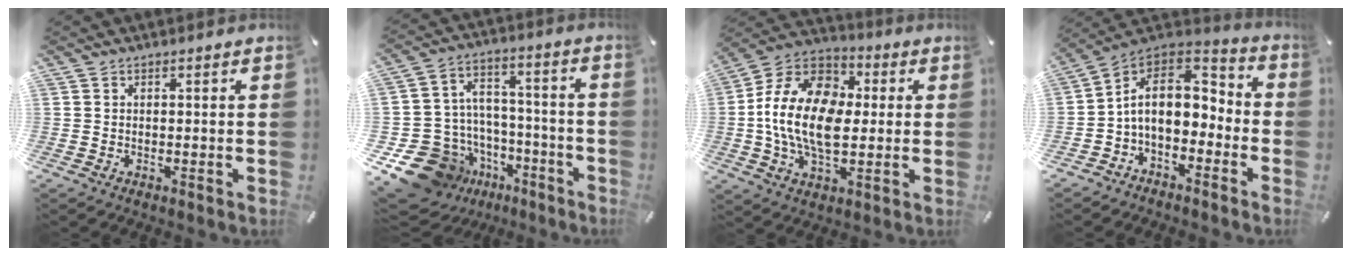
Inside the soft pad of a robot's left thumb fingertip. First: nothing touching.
{"total": 15.0, "force": [-8.7, 11.3, 4.5], "torque": [-0.076, 0.042, -0.135]}
{"total": 18.2, "force": [-1.2, 12.1, 13.6], "torque": [-0.287, 0.016, -0.024]}
{"total": 13.3, "force": [-0.7, 9.5, 9.2], "torque": [-0.172, 0.009, -0.013]}